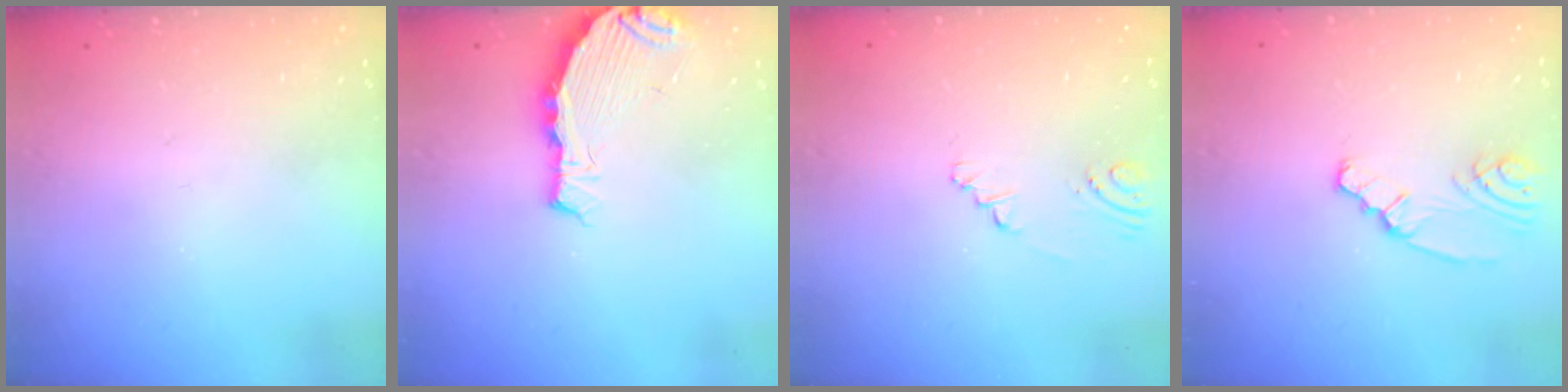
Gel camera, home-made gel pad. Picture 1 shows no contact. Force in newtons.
{"total": 4.7, "press": 4.6, "slide": 0.2}
{"total": 2.0, "press": 1.7, "slide": 1.0}
{"total": 2.4, "press": 2.4, "slide": 0.3}